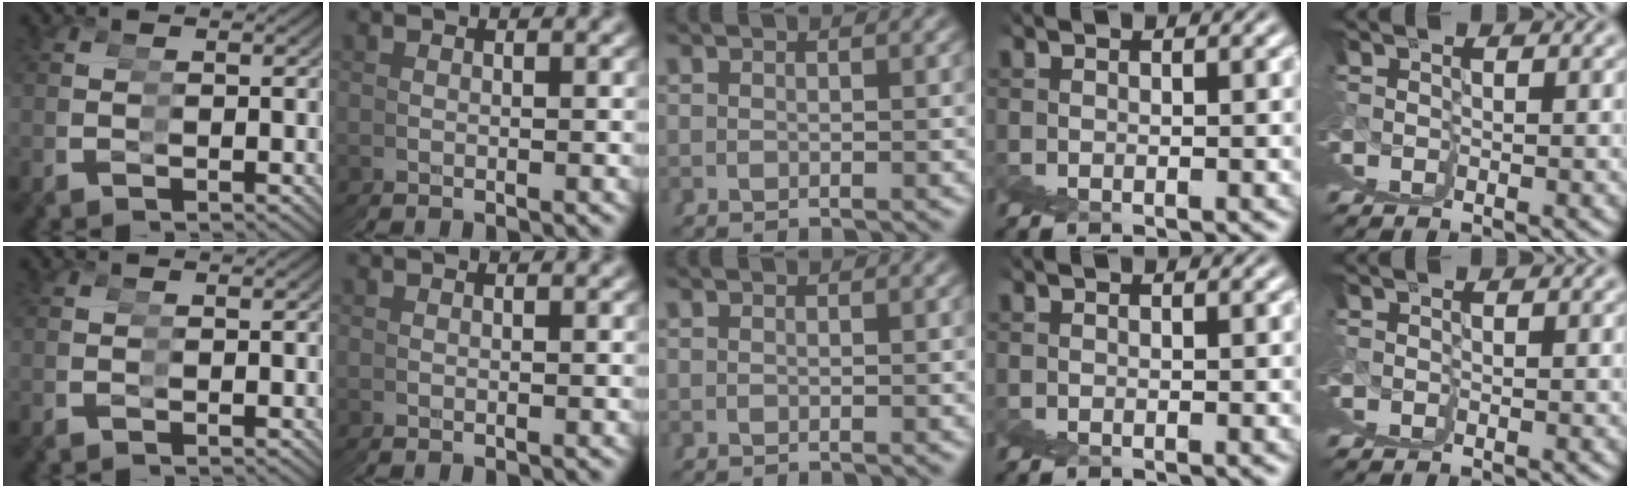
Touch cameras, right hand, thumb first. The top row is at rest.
{}